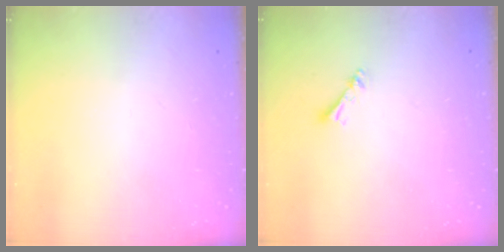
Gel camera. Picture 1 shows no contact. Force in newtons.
{"total": 3.6, "press": 3.6, "slide": 0.3}